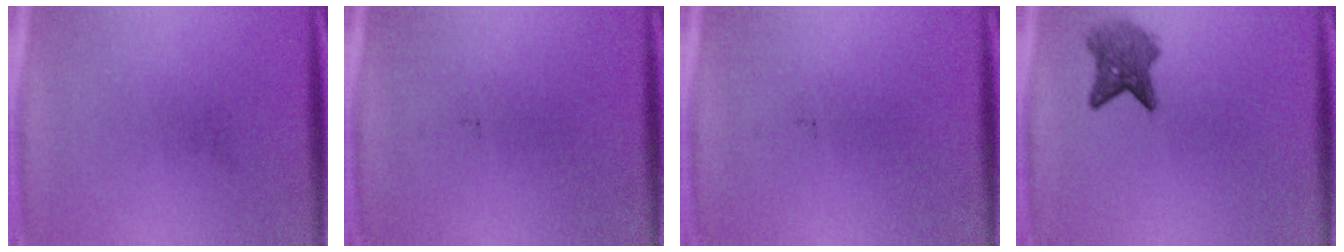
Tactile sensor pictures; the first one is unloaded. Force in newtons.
{"total": 0.0}
{"total": 0.0}
{"total": 4.5}